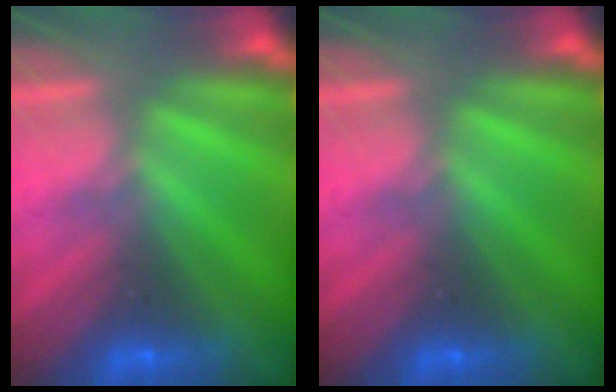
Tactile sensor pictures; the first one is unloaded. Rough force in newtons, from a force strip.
{"total": 0.0}